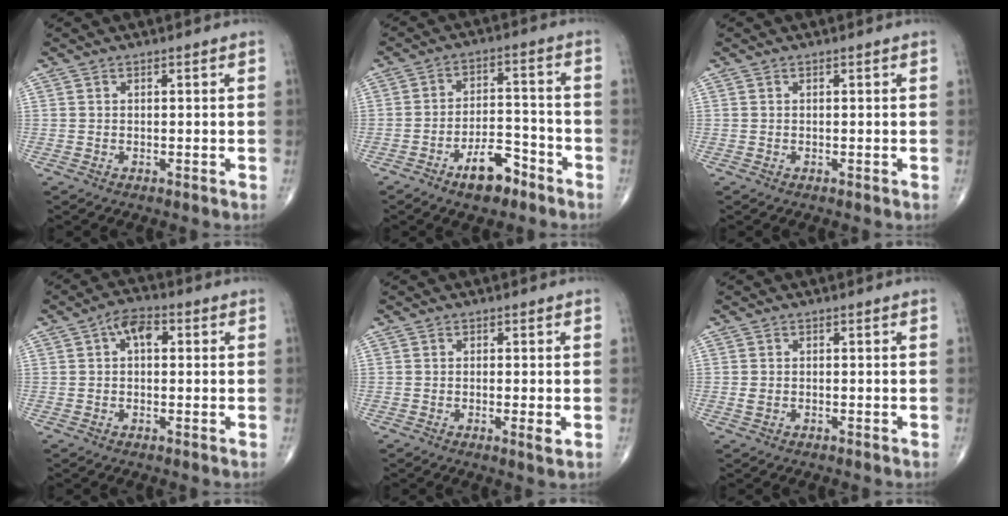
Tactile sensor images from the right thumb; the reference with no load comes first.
{"total": 8.4, "force": [-5.3, 3.8, 5.3], "torque": [-0.071, 0.041, -0.086]}
{"total": 0.0}
{"total": 4.9, "force": [1.1, 2.9, 3.9], "torque": [-0.053, 0.014, 0.009]}
{"total": 2.1, "force": [-0.4, 0.3, 2.1], "torque": [-0.038, -0.007, -0.009]}
{"total": 1.1, "force": [-0.2, 0.8, 0.7], "torque": [-0.019, 0.002, -0.004]}